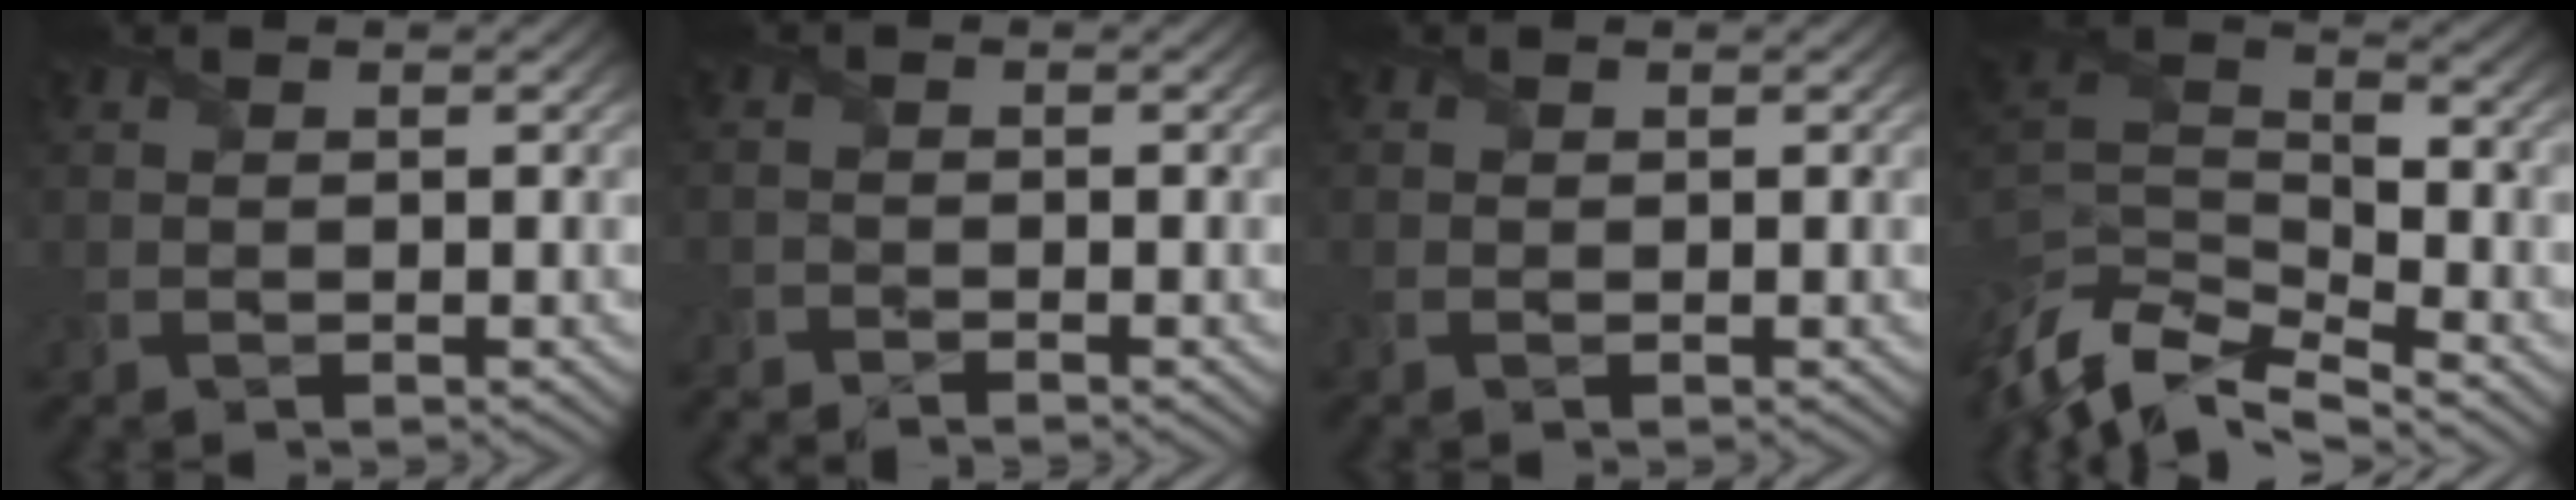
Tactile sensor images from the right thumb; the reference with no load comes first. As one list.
[{"total": 2.2, "force": [-2.2, -0.1, 0.1], "torque": [-0.005, -0.007, -0.053]}, {"total": 0.7, "force": [-0.2, 0.6, 0.4], "torque": [-0.010, -0.002, -0.005]}, {"total": 10.4, "force": [-6.9, 3.8, 6.8], "torque": [-0.152, -0.005, -0.138]}]